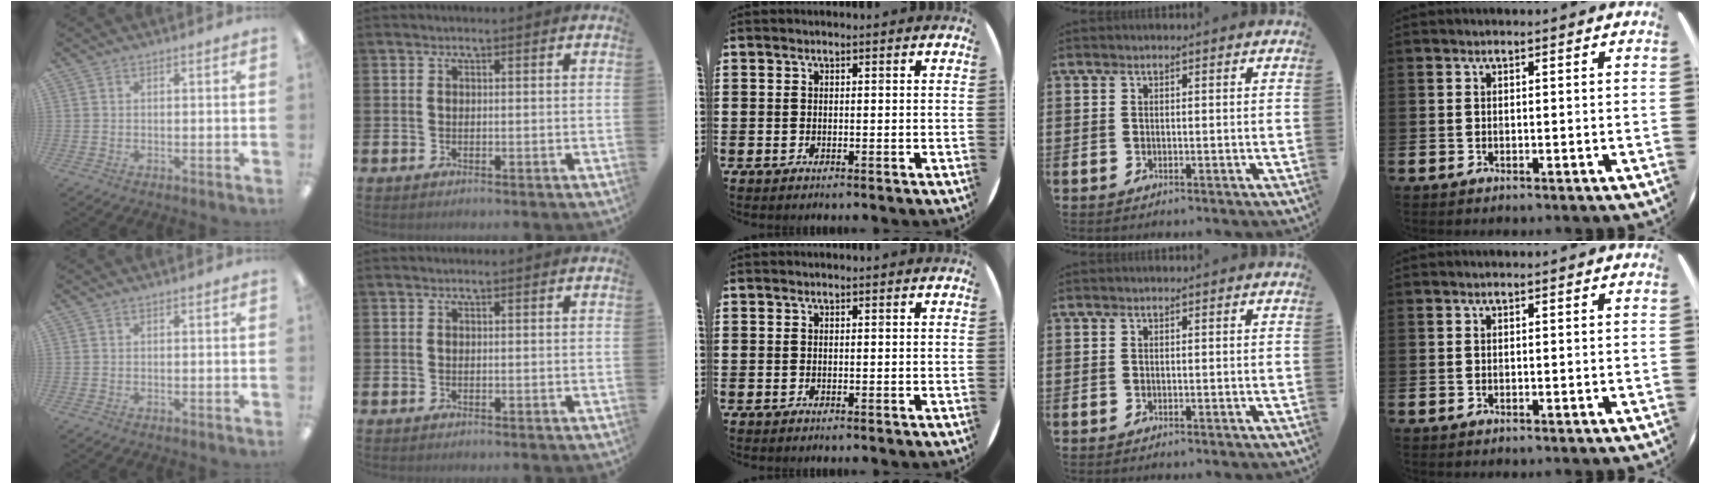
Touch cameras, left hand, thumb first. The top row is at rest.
{}